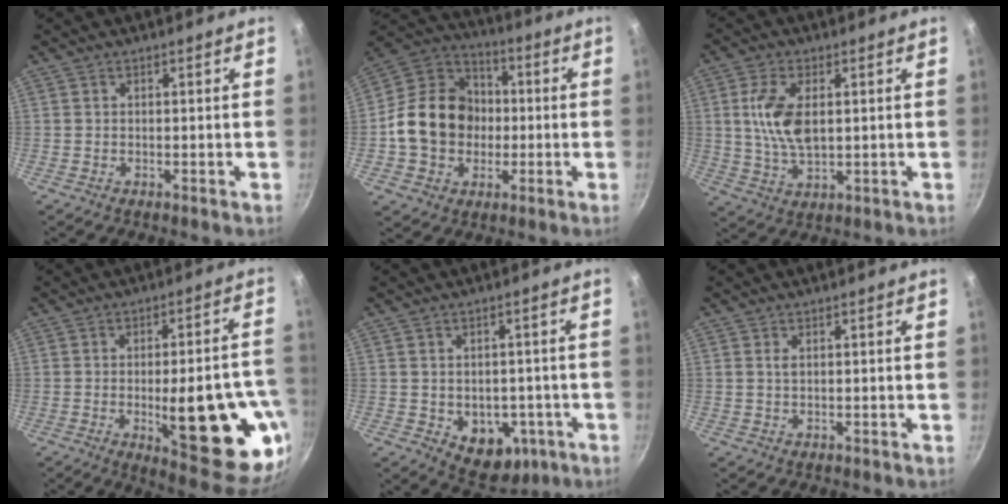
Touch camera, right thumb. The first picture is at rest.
{"total": 17.1, "force": [-1.2, 14.3, 9.3], "torque": [-0.128, 0.036, -0.031]}
{"total": 9.9, "force": [1.7, 5.3, 8.2], "torque": [-0.157, -0.006, 0.034]}
{"total": 22.4, "force": [-5.3, 7.7, 20.4], "torque": [-0.230, 0.004, -0.059]}
{"total": 8.9, "force": [-3.3, 6.3, 5.3], "torque": [-0.037, 0.015, -0.030]}
{"total": 1.0, "force": [0.3, 0.5, 0.8], "torque": [-0.016, 0.001, 0.006]}